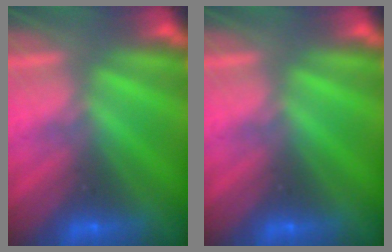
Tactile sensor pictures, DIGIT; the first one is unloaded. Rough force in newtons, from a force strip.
{"total": 0.0}